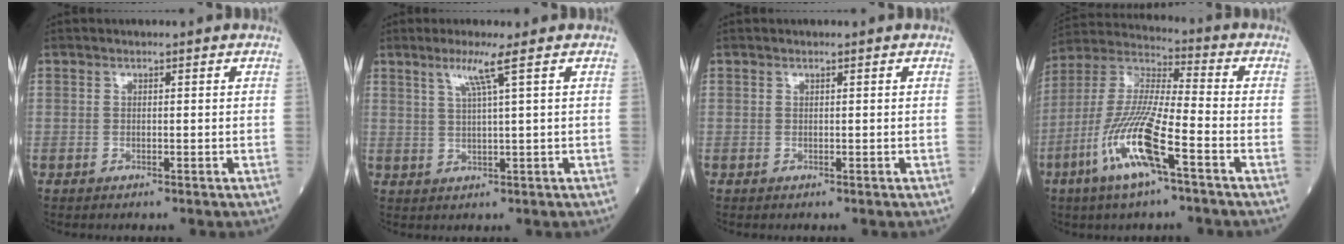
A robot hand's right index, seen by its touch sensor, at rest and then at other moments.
{"total": 4.0, "force": [2.1, -1.1, 3.3], "torque": [-0.068, -0.004, 0.043]}
{"total": 0.0}
{"total": 14.4, "force": [-6.3, 1.8, 12.8], "torque": [-0.272, -0.012, -0.124]}